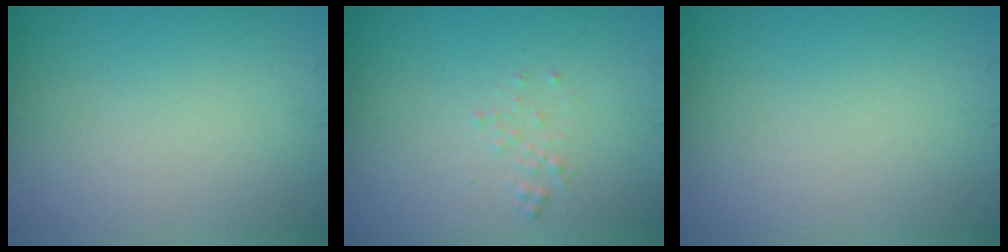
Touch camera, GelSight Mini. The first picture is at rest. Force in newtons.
{"total": 0.8, "press": 0.8, "slide": 0.1}
{"total": 0.0}